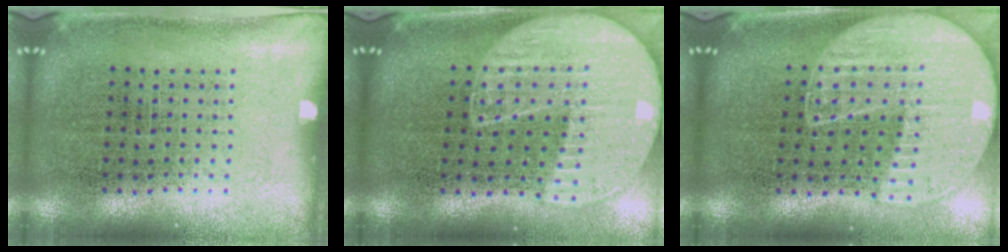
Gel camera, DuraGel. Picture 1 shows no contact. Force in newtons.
{"total": 2.0, "press": 1.8, "slide": 0.9}
{"total": 1.7, "press": 1.6, "slide": 0.7}